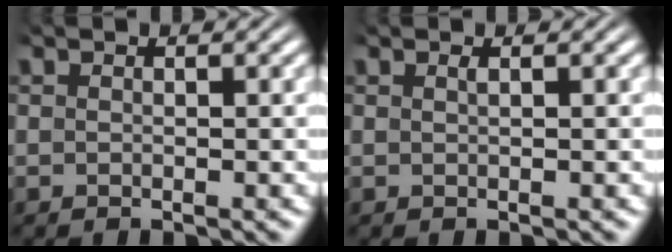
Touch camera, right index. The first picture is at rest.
{"total": 0.5, "force": [0.1, -0.4, 0.3], "torque": [-0.004, -0.002, 0.005]}